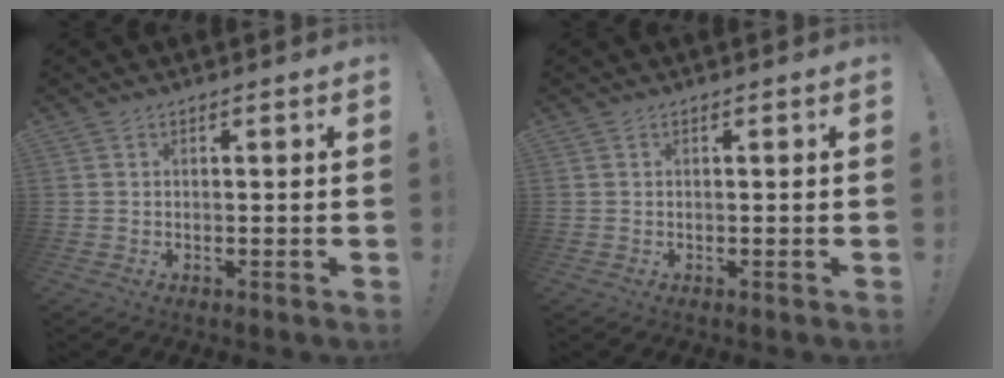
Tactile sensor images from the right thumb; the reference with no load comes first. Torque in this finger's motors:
{"motor_torque": [0.08, -0.04, 0.06, -0.12, 0.01]}